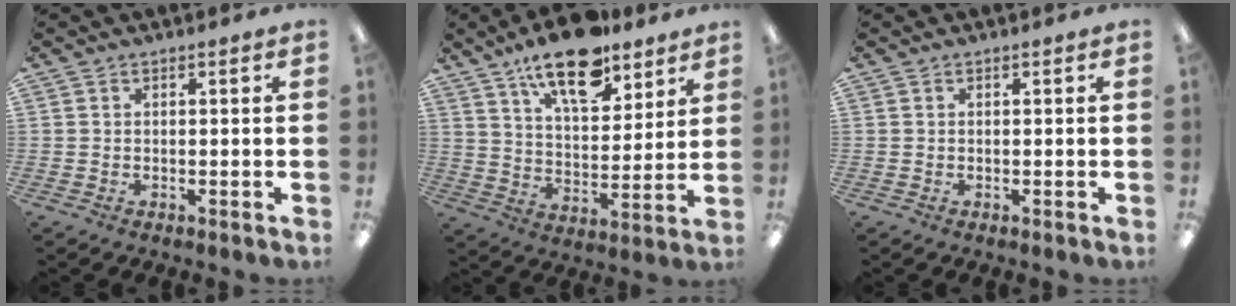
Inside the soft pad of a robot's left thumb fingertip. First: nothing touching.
{"total": 16.8, "force": [12.2, 6.9, 9.1], "torque": [-0.146, -0.063, 0.211]}
{"total": 0.0}